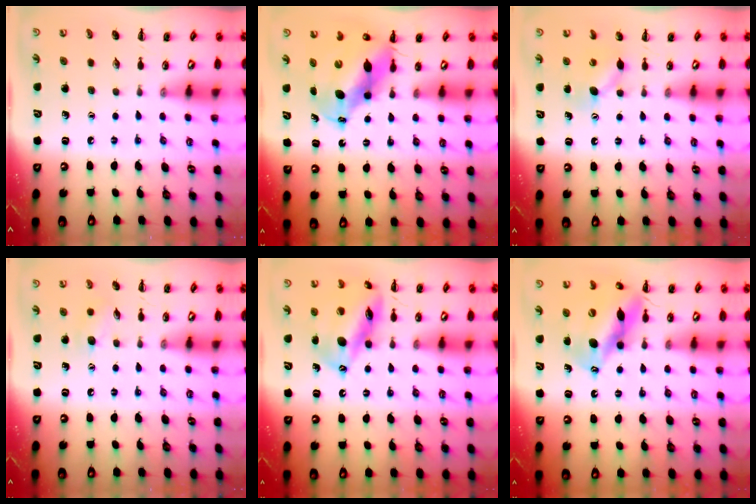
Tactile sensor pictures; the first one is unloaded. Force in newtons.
{"total": 10.6, "press": 10.2, "slide": 3.0}
{"total": 5.3, "press": 5.1, "slide": 1.5}
{"total": 7.0, "press": 6.9, "slide": 1.4}
{"total": 15.0, "press": 14.6, "slide": 3.4}
{"total": 13.6, "press": 13.1, "slide": 3.7}